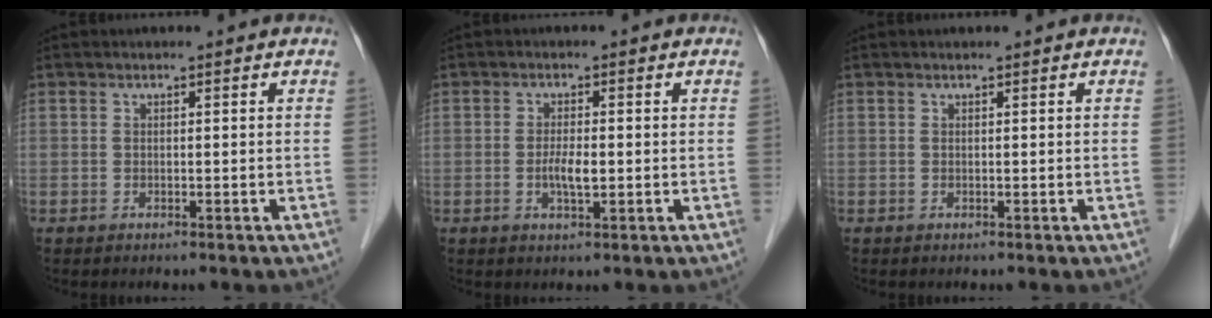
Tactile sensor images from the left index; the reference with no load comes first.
{"total": 2.8, "force": [-0.4, 0.7, 2.7], "torque": [-0.055, -0.001, -0.006]}
{"total": 0.0}